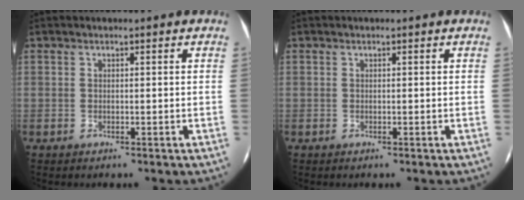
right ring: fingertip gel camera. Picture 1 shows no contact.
{"total": 0.0}